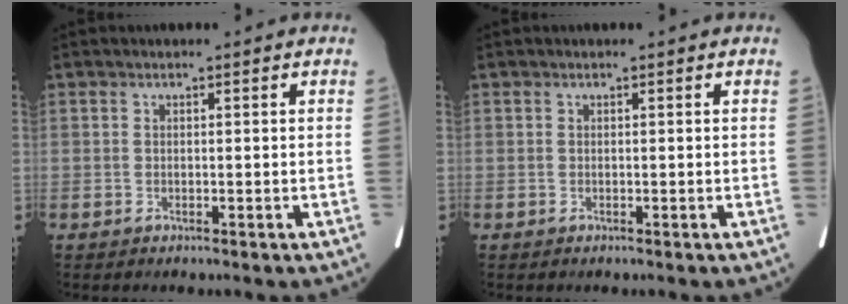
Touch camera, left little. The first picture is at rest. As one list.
[{"total": 0.0}]